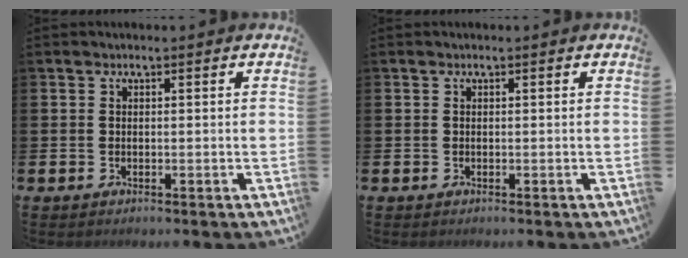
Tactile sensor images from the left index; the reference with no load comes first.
{"total": 0.0}